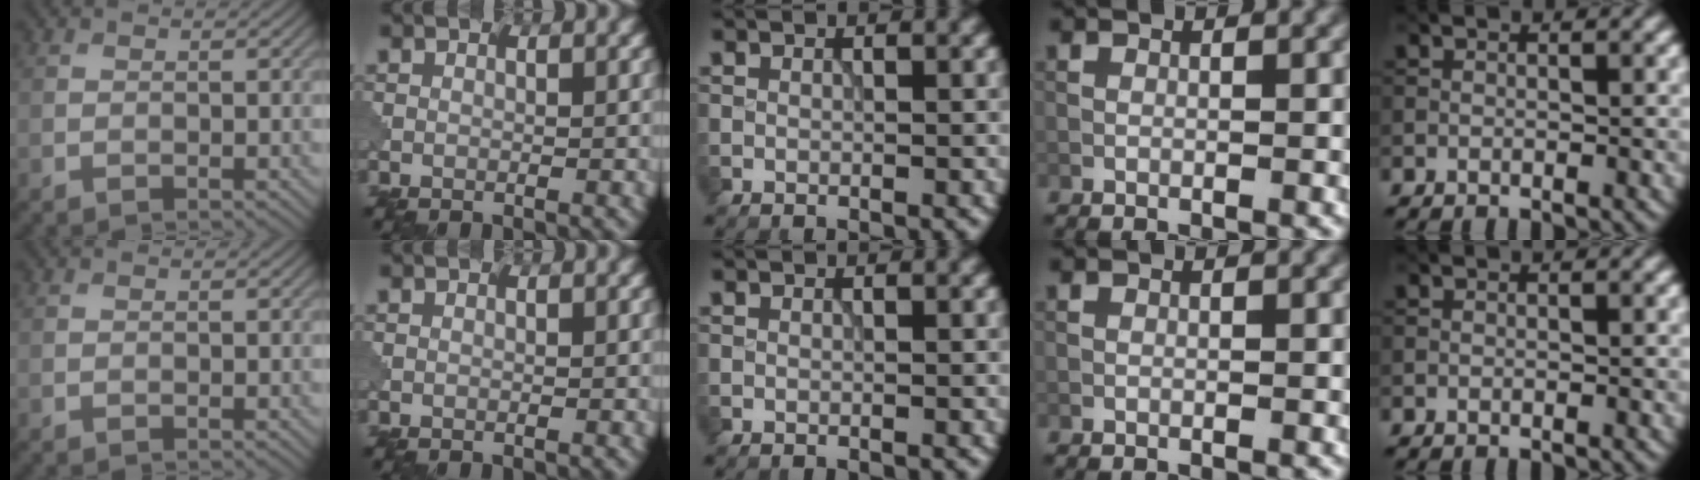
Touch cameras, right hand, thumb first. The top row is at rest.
{}